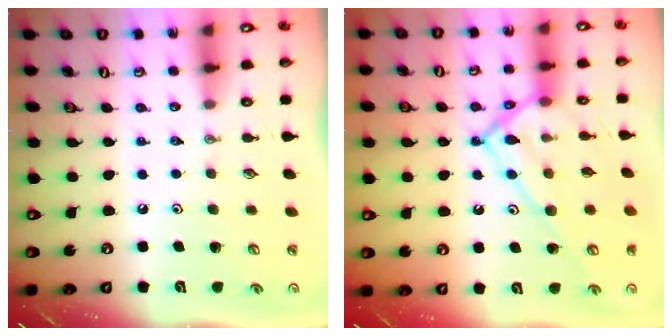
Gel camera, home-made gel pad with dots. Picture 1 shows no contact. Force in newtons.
{"total": 16.1, "press": 16.1, "slide": 0.8}